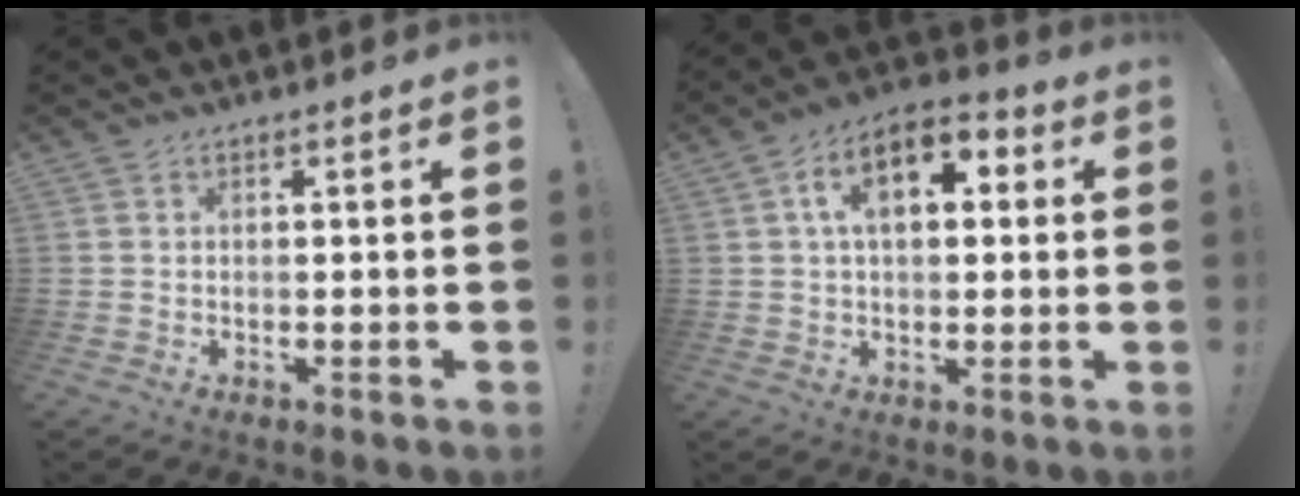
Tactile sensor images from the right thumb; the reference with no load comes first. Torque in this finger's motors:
{"motor_torque": [1.35, 1.61, 0.52, 0.48, 0.40]}